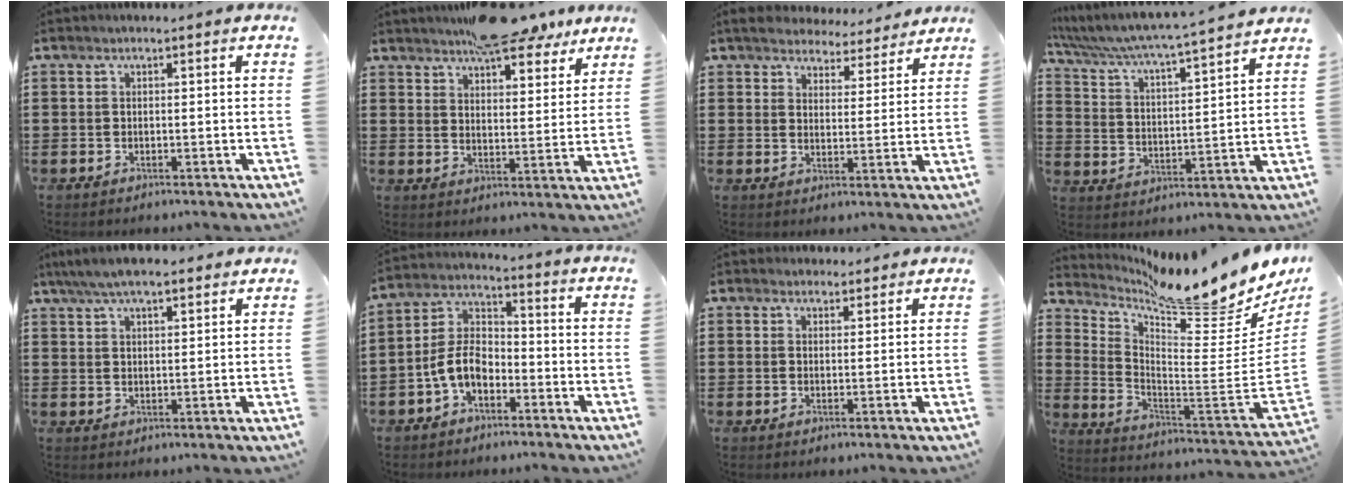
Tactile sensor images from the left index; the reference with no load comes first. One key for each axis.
{"total": 8.8, "fx": 7.7, "fy": 2.2, "fz": 3.6, "tx": -0.068, "ty": -0.024, "tz": 0.141}
{"total": 5.3, "fx": 5.2, "fy": 0.9, "fz": 0.5, "tx": -0.027, "ty": -0.030, "tz": 0.092}
{"total": 4.9, "fx": 4.5, "fy": -0.7, "fz": 1.9, "tx": -0.061, "ty": -0.041, "tz": 0.066}
{"total": 5.5, "fx": 4.6, "fy": 1.1, "fz": 2.8, "tx": -0.064, "ty": -0.004, "tz": 0.084}
{"total": 6.5, "fx": -3.4, "fy": 3.7, "fz": 4.1, "tx": -0.108, "ty": 0.005, "tz": -0.076}
{"total": 2.3, "fx": 2.2, "fy": 0.8, "fz": 0.0, "tx": -0.006, "ty": 0.002, "tz": 0.043}
{"total": 11.3, "fx": 9.9, "fy": 1.5, "fz": 5.2, "tx": -0.094, "ty": -0.097, "tz": 0.158}